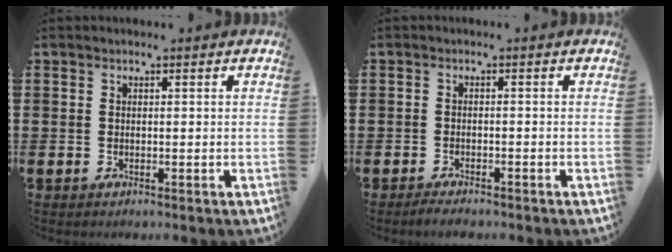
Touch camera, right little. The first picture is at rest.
{"total": 1.4, "force": [-1.3, 0.1, 0.6], "torque": [-0.012, 0.001, -0.025]}